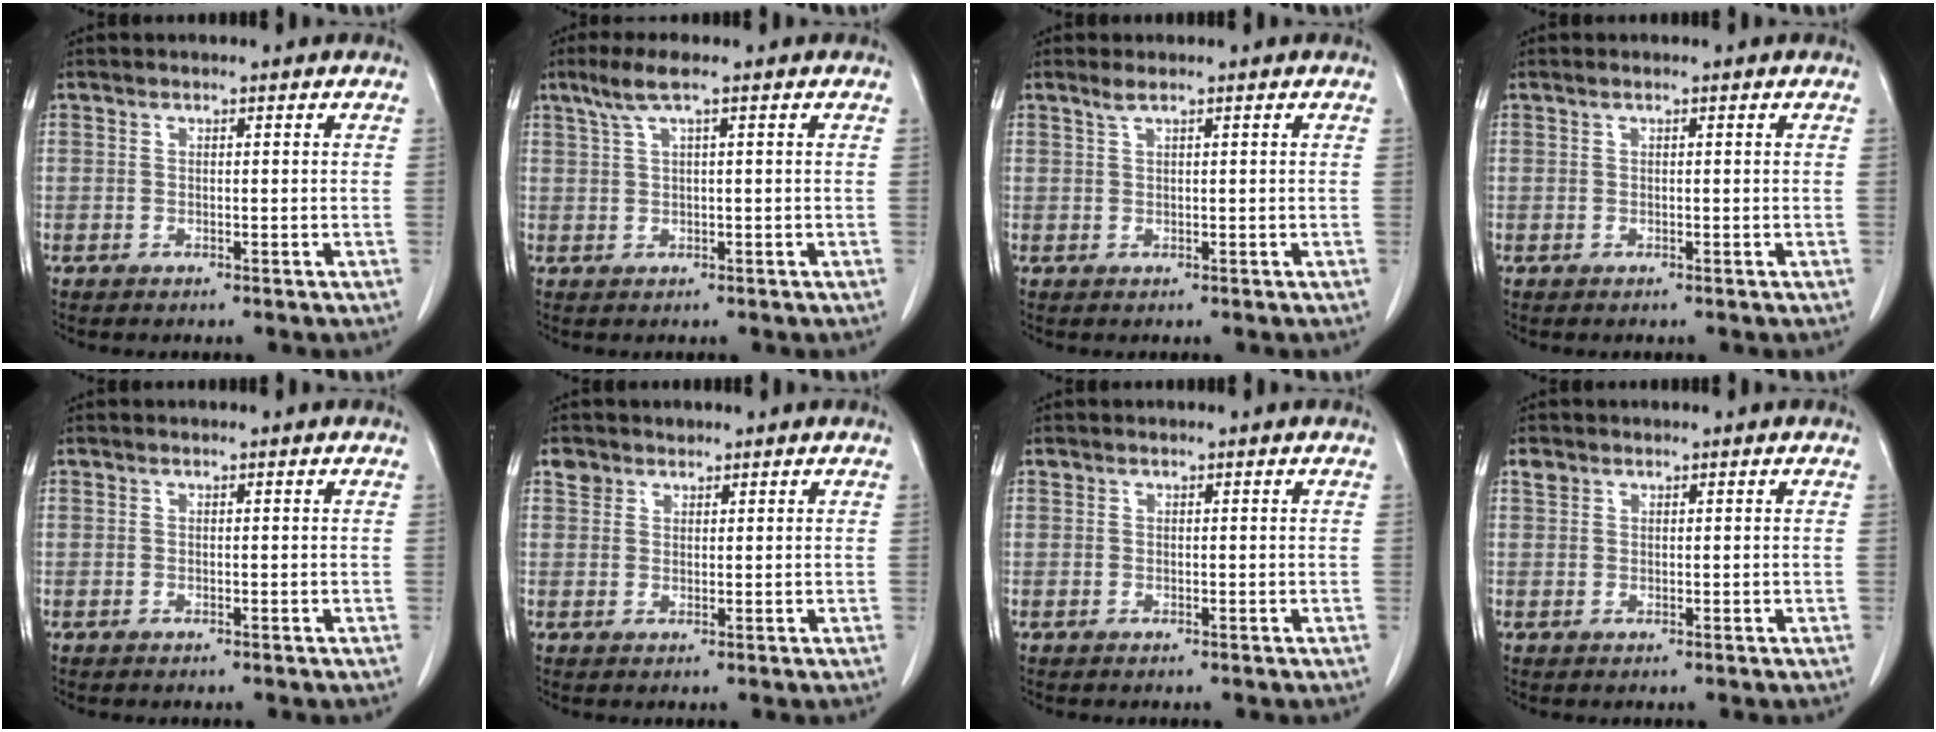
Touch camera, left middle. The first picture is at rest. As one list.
[{"total": 3.5, "force": [2.0, -0.1, 2.9], "torque": [-0.073, 0.018, 0.044]}, {"total": 1.1, "force": [0.8, -0.1, 0.8], "torque": [-0.020, 0.007, 0.019]}, {"total": 0.0}, {"total": 0.0}, {"total": 2.0, "force": [1.4, 1.4, 0.0], "torque": [0.003, 0.007, 0.021]}, {"total": 0.0}, {"total": 1.1, "force": [0.8, 0.8, 0.3], "torque": [-0.006, 0.007, 0.015]}]